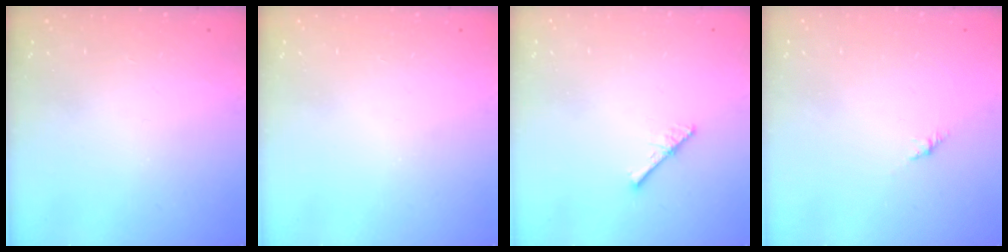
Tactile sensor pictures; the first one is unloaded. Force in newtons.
{"total": 0.0}
{"total": 4.2, "press": 4.2, "slide": 0.4}
{"total": 2.7, "press": 2.6, "slide": 0.7}